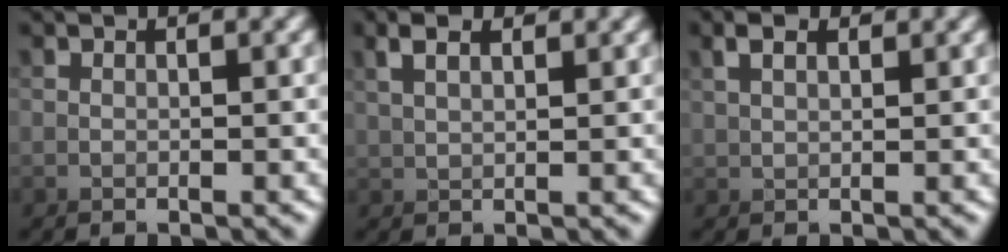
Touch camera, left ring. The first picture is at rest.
{"total": 1.4, "force": [0.5, -1.3, 0.3], "torque": [-0.005, 0.011, 0.007]}
{"total": 1.2, "force": [0.0, -1.2, -0.1], "torque": [0.008, 0.010, -0.002]}